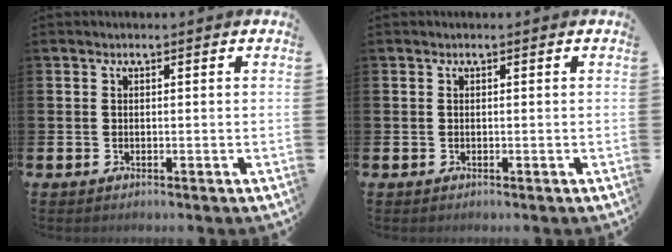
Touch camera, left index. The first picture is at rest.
{"total": 0.0}